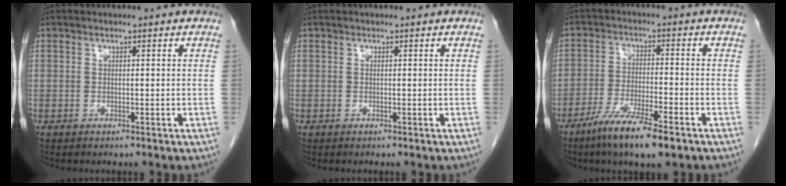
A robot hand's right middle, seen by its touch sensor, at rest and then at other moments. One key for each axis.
{"total": 0.0}
{"total": 10.5, "fx": -7.1, "fy": 1.1, "fz": 7.6, "tx": -0.132, "ty": -0.022, "tz": -0.118}